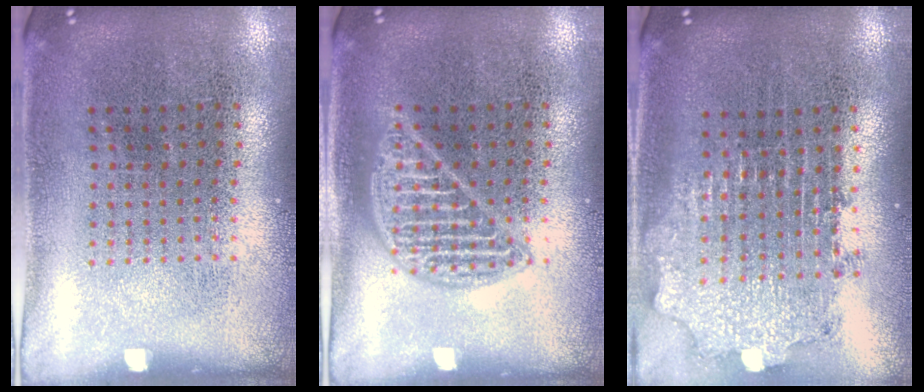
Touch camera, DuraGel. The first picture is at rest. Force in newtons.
{"total": 1.5, "press": 1.5, "slide": 0.2}
{"total": 2.0, "press": 1.6, "slide": 1.3}